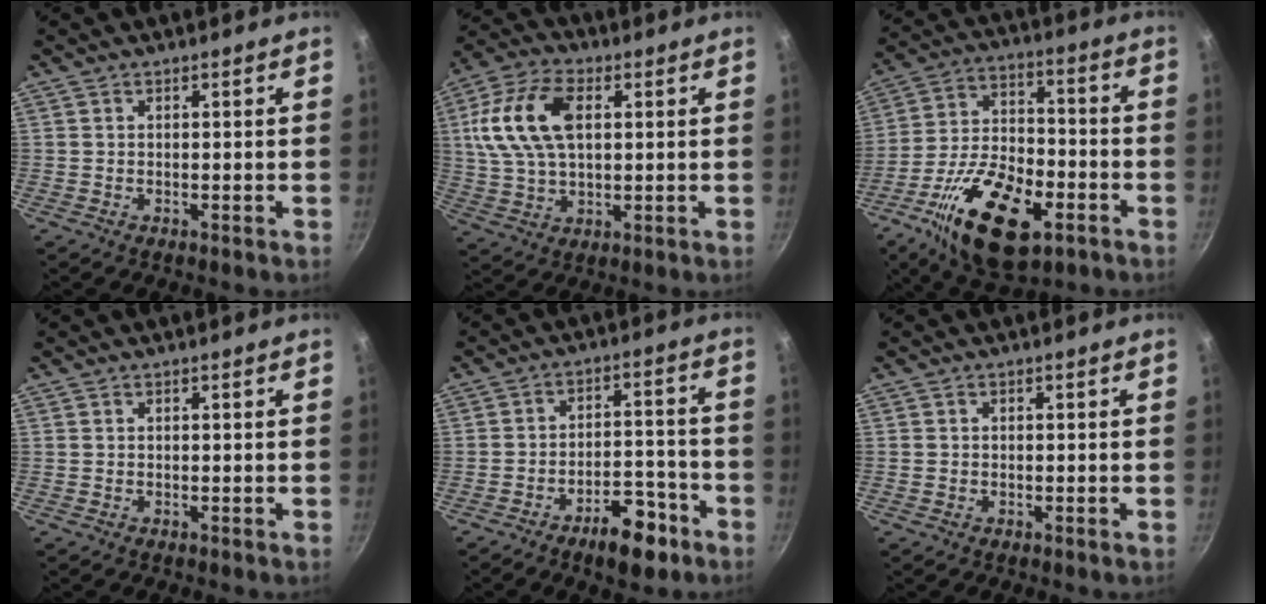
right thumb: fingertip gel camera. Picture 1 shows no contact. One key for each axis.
{"total": 15.2, "fx": 3.3, "fy": 9.0, "fz": 11.8, "tx": -0.220, "ty": 0.011, "tz": 0.055}
{"total": 21.2, "fx": -9.4, "fy": 10.7, "fz": 15.7, "tx": -0.258, "ty": 0.030, "tz": -0.164}
{"total": 0.0}
{"total": 10.3, "fx": -6.4, "fy": 4.7, "fz": 6.5, "tx": -0.070, "ty": 0.056, "tz": -0.087}
{"total": 0.8, "fx": -0.2, "fy": 0.7, "fz": 0.3, "tx": -0.004, "ty": 0.001, "tz": -0.005}